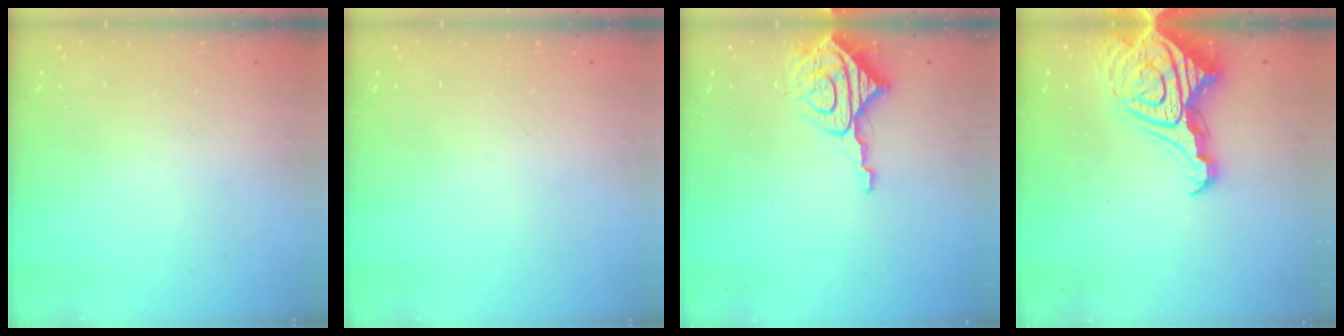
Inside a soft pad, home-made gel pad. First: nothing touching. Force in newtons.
{"total": 0.0}
{"total": 9.6, "press": 9.5, "slide": 1.0}
{"total": 18.5, "press": 18.4, "slide": 1.8}